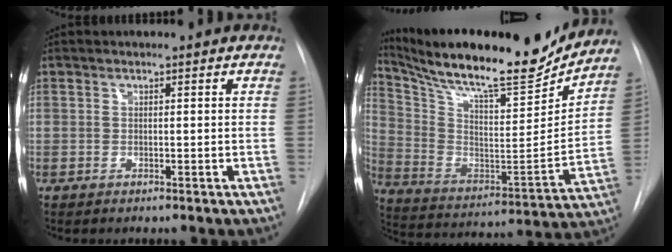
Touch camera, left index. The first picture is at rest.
{"total": 24.5, "force": [21.7, 3.4, 10.7], "torque": [-0.202, -0.039, 0.338]}